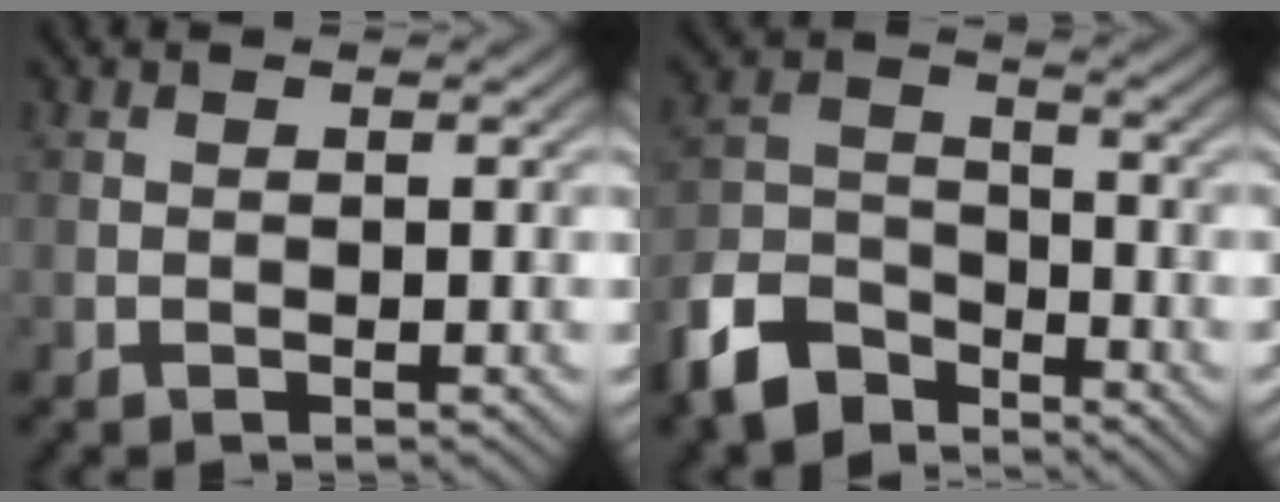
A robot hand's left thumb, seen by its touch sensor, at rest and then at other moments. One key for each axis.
{"total": 10.1, "fx": -7.4, "fy": 5.2, "fz": 4.5, "tx": -0.105, "ty": -0.012, "tz": -0.164}